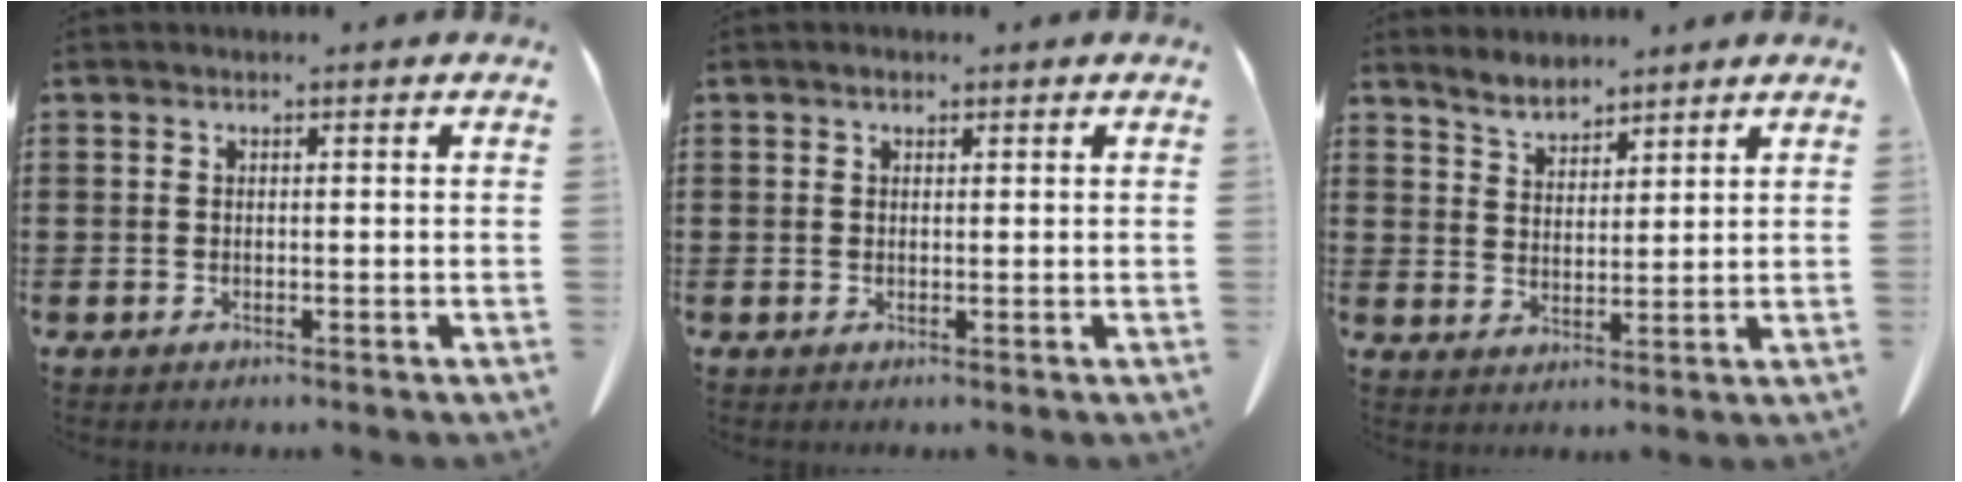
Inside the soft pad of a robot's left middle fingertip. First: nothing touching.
{"total": 0.9, "force": [0.6, 0.5, 0.5], "torque": [-0.006, -0.001, 0.010]}
{"total": 4.1, "force": [3.8, 1.3, 0.7], "torque": [-0.029, -0.009, 0.073]}